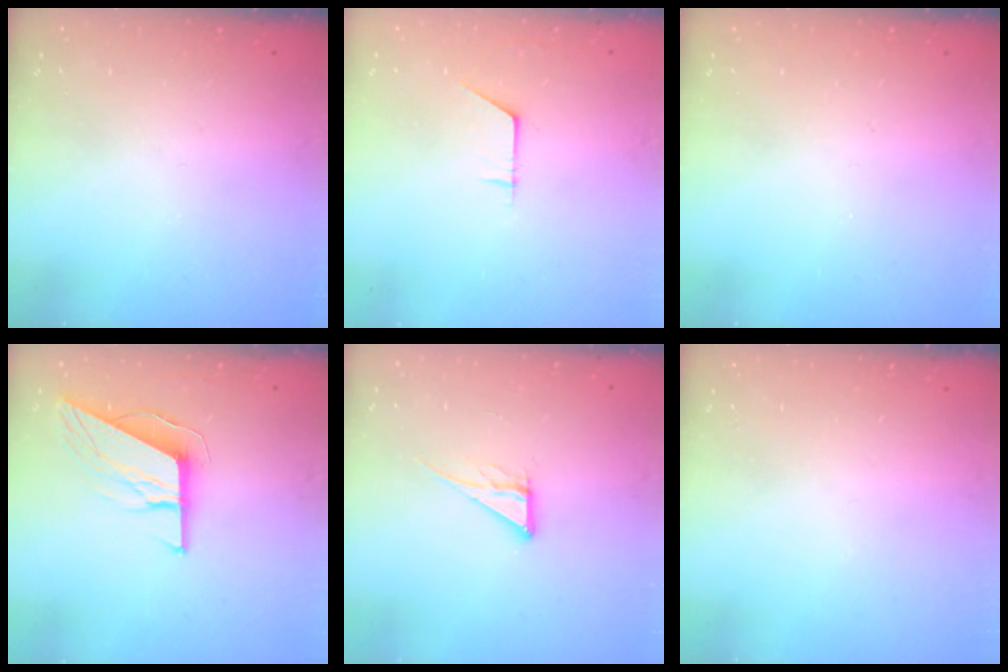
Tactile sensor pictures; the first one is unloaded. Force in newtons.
{"total": 4.8, "press": 4.7, "slide": 0.4}
{"total": 0.0}
{"total": 9.7, "press": 9.5, "slide": 1.9}
{"total": 6.6, "press": 6.6, "slide": 0.3}
{"total": 0.0}